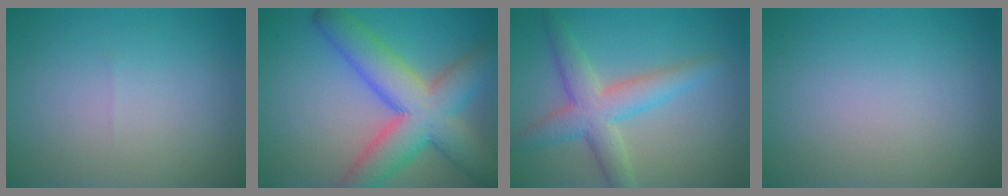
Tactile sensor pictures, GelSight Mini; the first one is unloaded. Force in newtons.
{"total": 9.7, "press": 9.7, "slide": 0.3}
{"total": 5.2, "press": 5.2, "slide": 0.2}
{"total": 0.0}